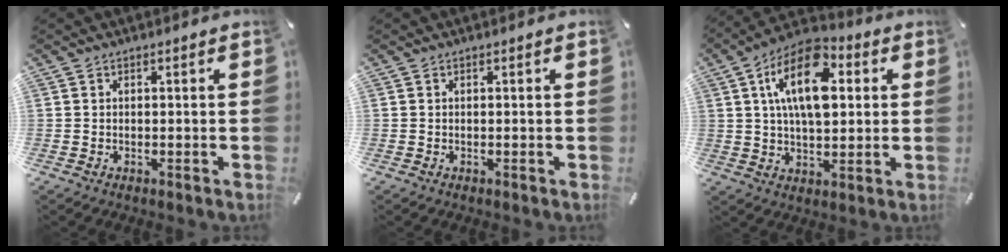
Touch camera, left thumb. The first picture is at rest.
{"total": 0.0}
{"total": 16.1, "force": [4.6, 8.9, 12.6], "torque": [-0.221, -0.006, 0.076]}